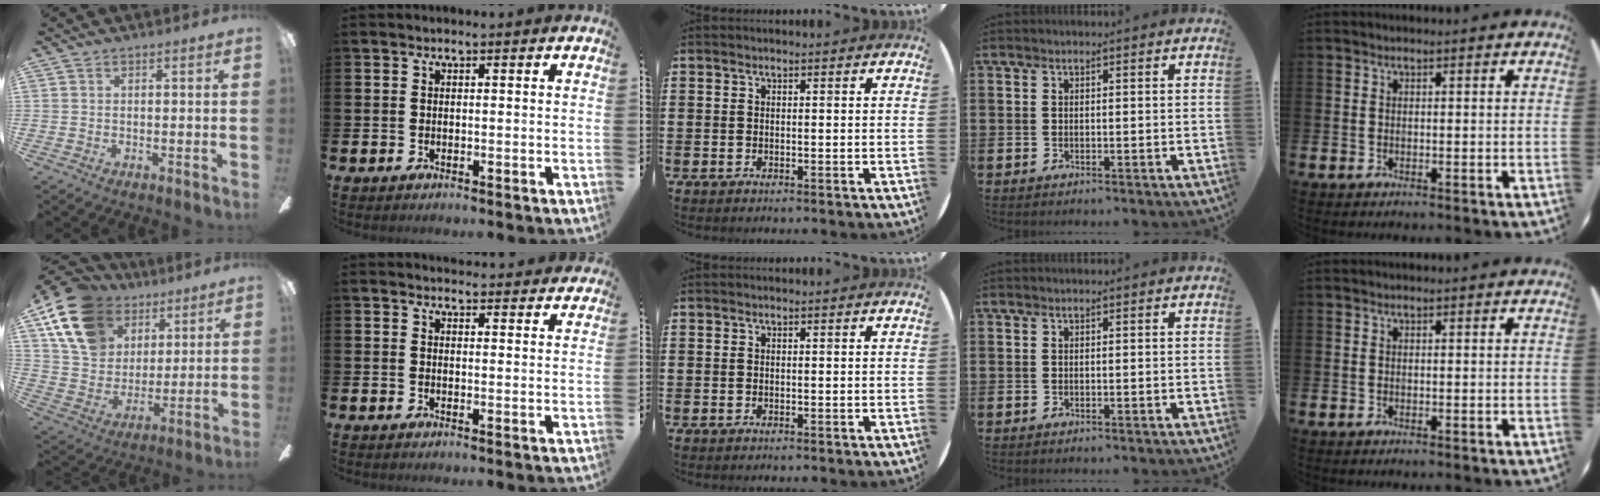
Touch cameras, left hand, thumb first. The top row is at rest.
{"thumb": {"total": 18.2, "force": [9.8, 13.0, 8.2], "torque": [-0.174, -0.033, 0.192]}, "index": {"total": 2.9, "force": [2.9, 0.4, -0.2], "torque": [0.008, -0.021, 0.050]}}